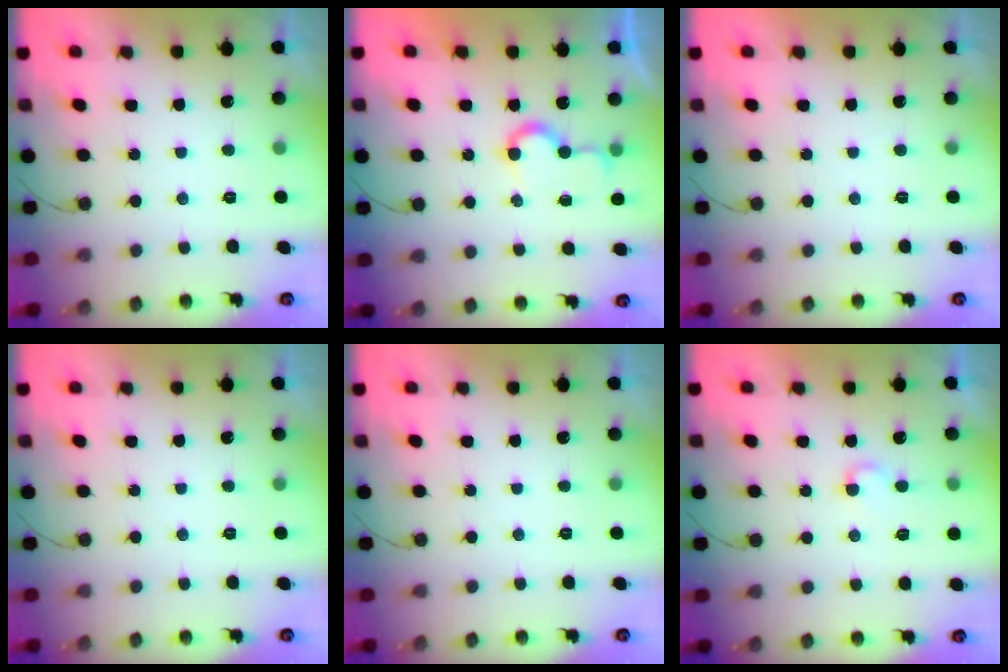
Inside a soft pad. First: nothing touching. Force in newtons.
{"total": 5.8, "press": 5.8, "slide": 0.6}
{"total": 1.8, "press": 1.8, "slide": 0.1}
{"total": 0.0}
{"total": 0.0}
{"total": 3.8, "press": 3.8, "slide": 0.4}